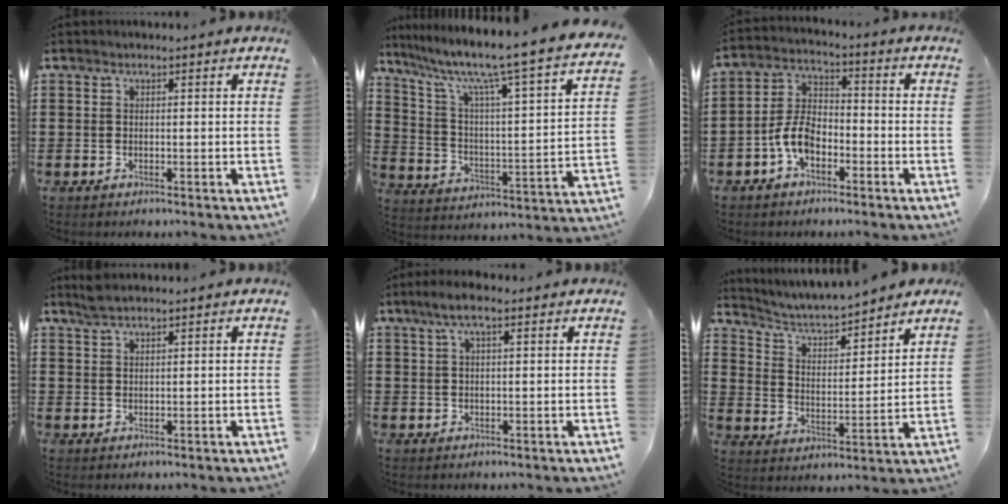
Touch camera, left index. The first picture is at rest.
{"total": 8.8, "force": [7.0, -0.3, 5.3], "torque": [-0.133, -0.061, 0.102]}
{"total": 6.6, "force": [-3.2, 3.6, 4.6], "torque": [-0.114, 0.006, -0.068]}
{"total": 2.3, "force": [1.9, 0.5, 1.2], "torque": [-0.026, 0.002, 0.036]}
{"total": 3.9, "force": [2.0, 1.1, 3.2], "torque": [-0.065, 0.007, 0.035]}
{"total": 4.9, "force": [4.6, 1.0, 1.3], "torque": [-0.049, -0.031, 0.074]}